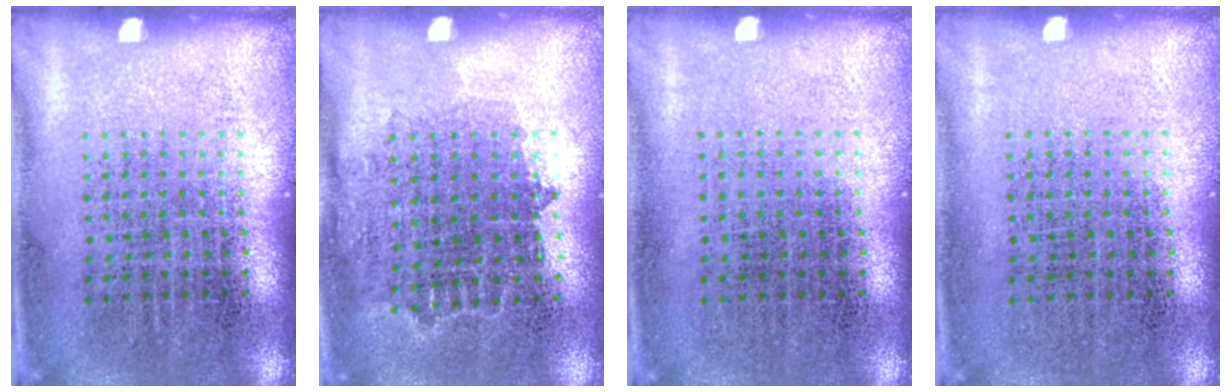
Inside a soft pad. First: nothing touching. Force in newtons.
{"total": 0.8, "press": 0.7, "slide": 0.3}
{"total": 0.0}
{"total": 0.0}